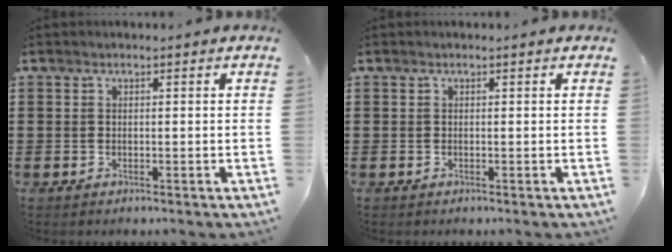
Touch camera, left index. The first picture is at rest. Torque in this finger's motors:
{"motor_torque": [0.00, 0.00, 0.00, 0.00]}